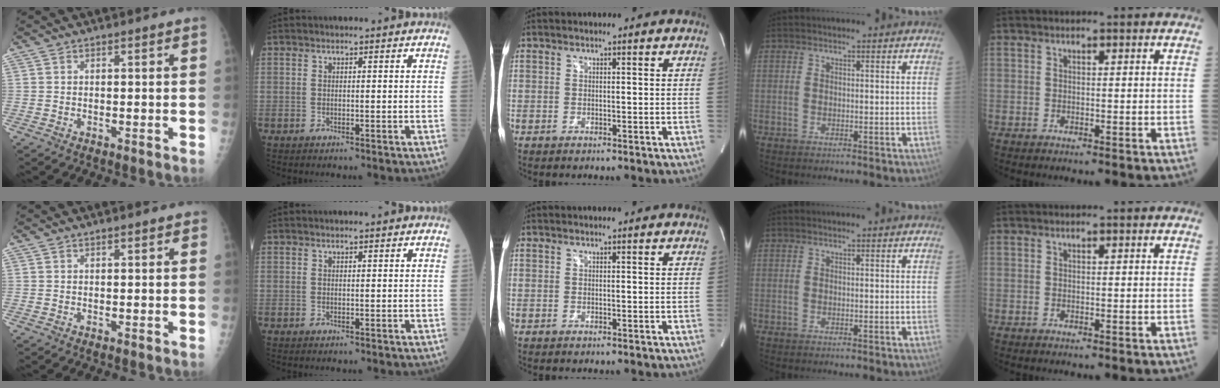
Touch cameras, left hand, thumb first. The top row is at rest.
{"thumb": {"total": 0.8, "force": [0.5, 0.3, 0.5], "torque": [-0.008, -0.001, 0.005]}, "index": {"total": 1.1, "force": [1.0, 0.0, 0.4], "torque": [-0.007, 0.007, 0.017]}}